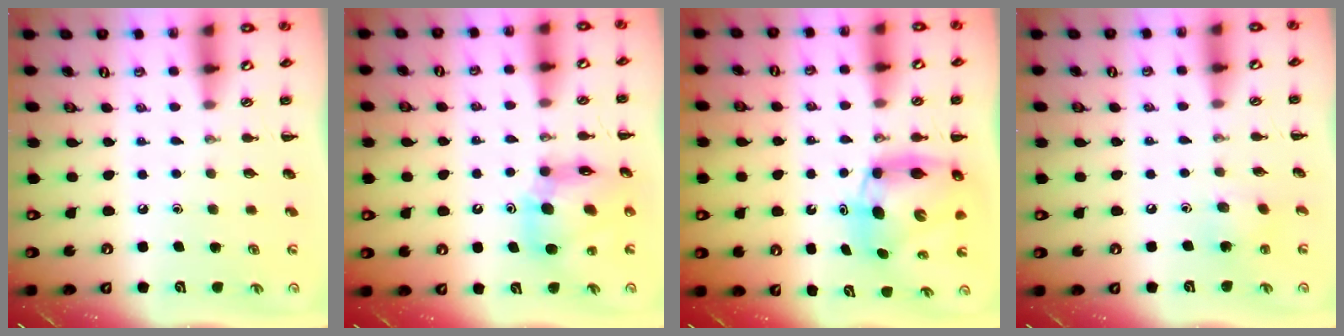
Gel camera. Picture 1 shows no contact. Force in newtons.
{"total": 11.4, "press": 10.9, "slide": 3.3}
{"total": 8.4, "press": 8.1, "slide": 2.4}
{"total": 4.6, "press": 4.5, "slide": 1.1}